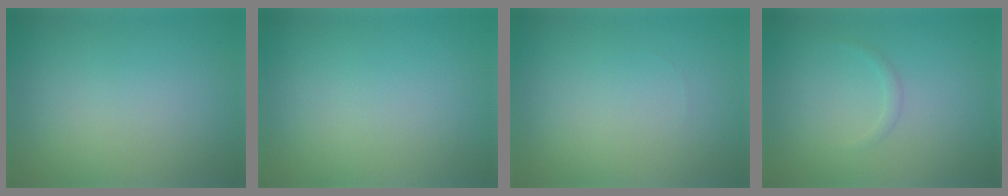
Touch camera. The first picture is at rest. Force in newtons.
{"total": 0.0}
{"total": 0.0}
{"total": 0.6, "press": 0.6, "slide": 0.1}